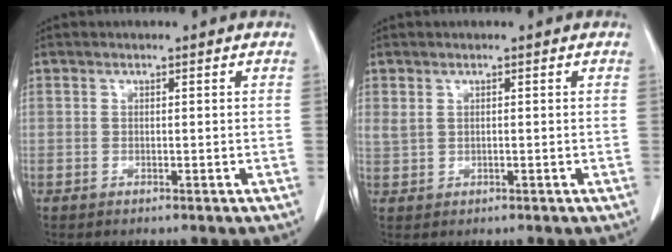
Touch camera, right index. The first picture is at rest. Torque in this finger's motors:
{"motor_torque": [-0.02, 0.08, 0.03, 0.02]}